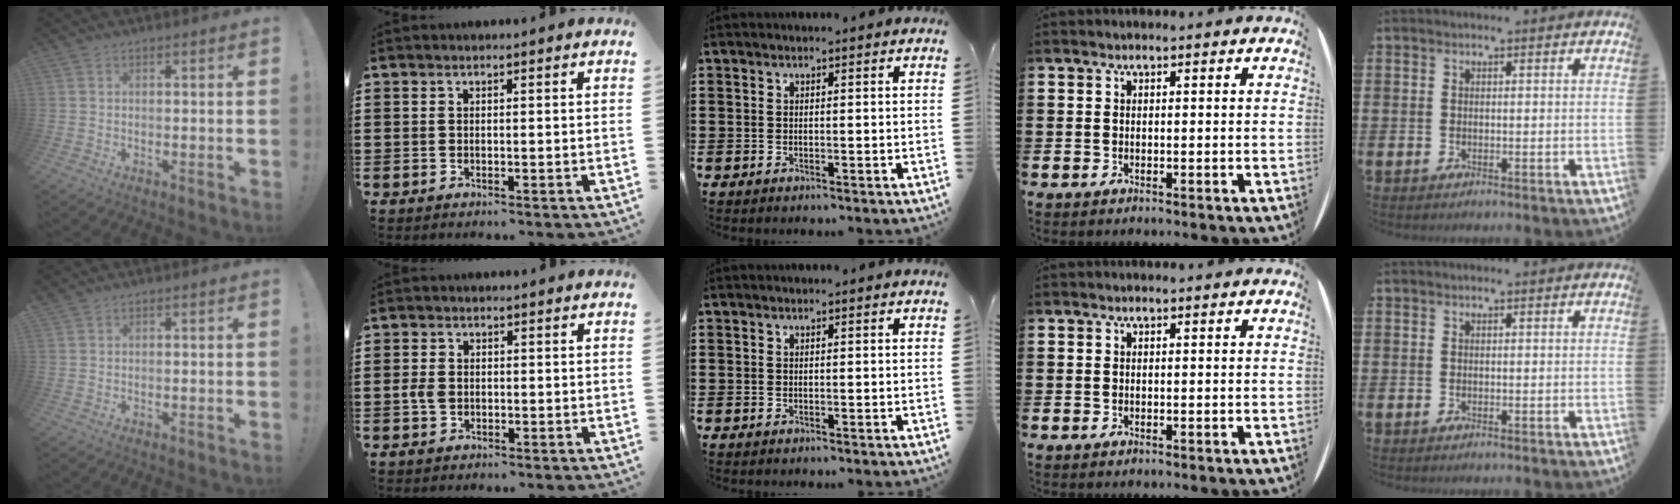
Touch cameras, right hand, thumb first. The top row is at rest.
{"thumb": {"total": 0.5, "force": [0.4, 0.1, 0.2], "torque": [0.000, -0.003, 0.008]}, "index": {"total": 2.3, "force": [-0.4, 1.6, 1.6], "torque": [-0.041, -0.003, -0.010]}}